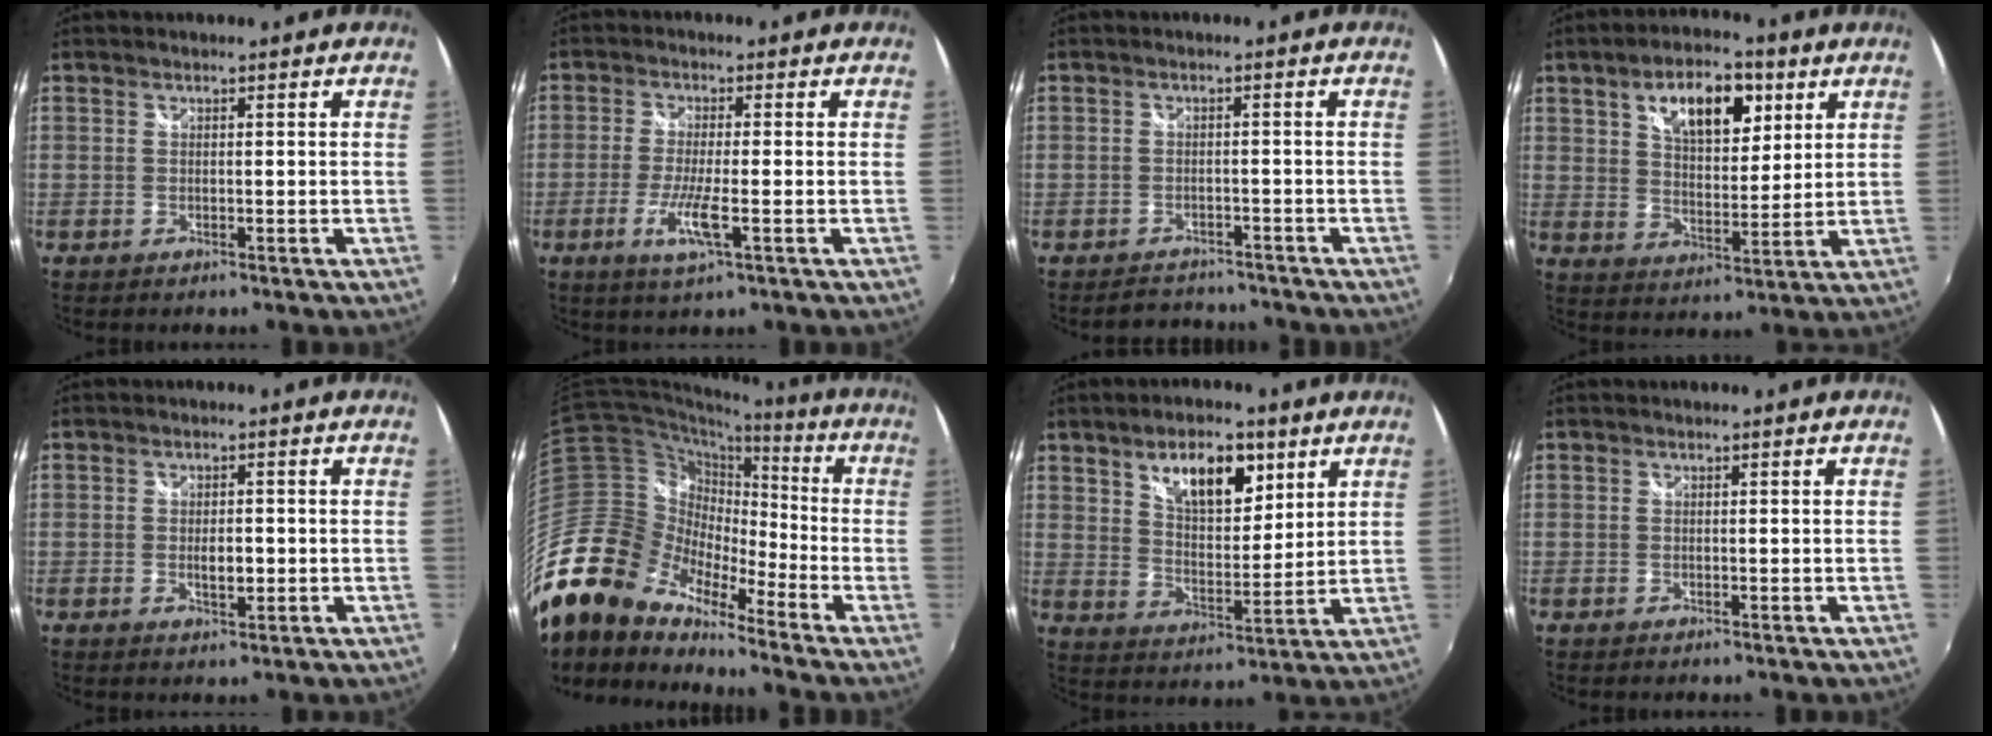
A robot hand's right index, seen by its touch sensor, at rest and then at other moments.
{"total": 6.0, "force": [-2.3, 0.4, 5.6], "torque": [-0.117, -0.013, -0.046]}
{"total": 5.0, "force": [-4.5, 2.2, 0.5], "torque": [-0.019, 0.006, -0.063]}
{"total": 12.5, "force": [5.9, 6.1, 9.2], "torque": [-0.146, 0.015, 0.097]}
{"total": 3.0, "force": [-0.5, 1.4, 2.6], "torque": [-0.044, -0.003, -0.007]}
{"total": 20.1, "force": [-15.1, 9.6, 9.2], "torque": [-0.183, -0.008, -0.303]}
{"total": 11.5, "force": [6.3, 5.2, 8.1], "torque": [-0.125, 0.006, 0.108]}
{"total": 0.0}